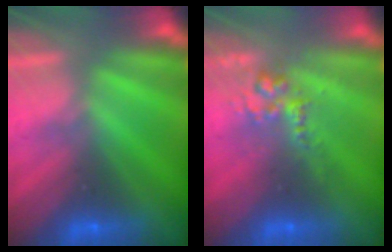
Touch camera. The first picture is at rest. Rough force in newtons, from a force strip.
{"total": 2.8}